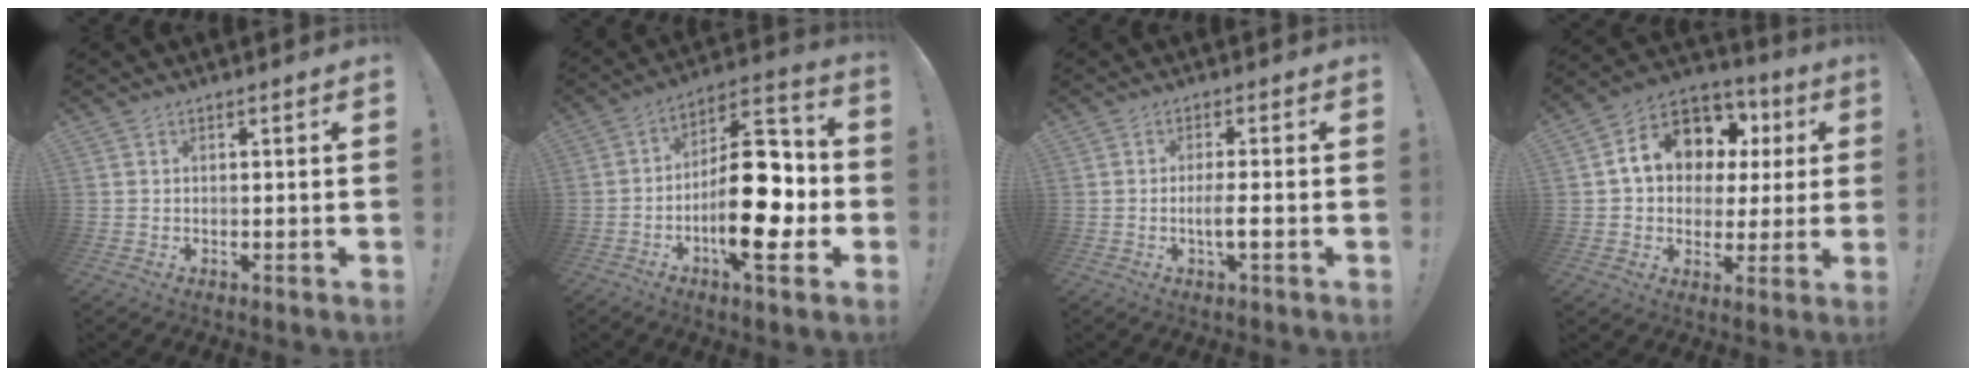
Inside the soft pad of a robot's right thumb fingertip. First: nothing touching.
{"total": 22.1, "force": [-5.1, 9.4, 19.4], "torque": [-0.298, 0.033, -0.072]}
{"total": 4.4, "force": [-1.2, 0.2, 4.2], "torque": [-0.073, -0.001, -0.021]}
{"total": 14.9, "force": [5.3, 11.3, 8.1], "torque": [-0.126, -0.022, 0.105]}